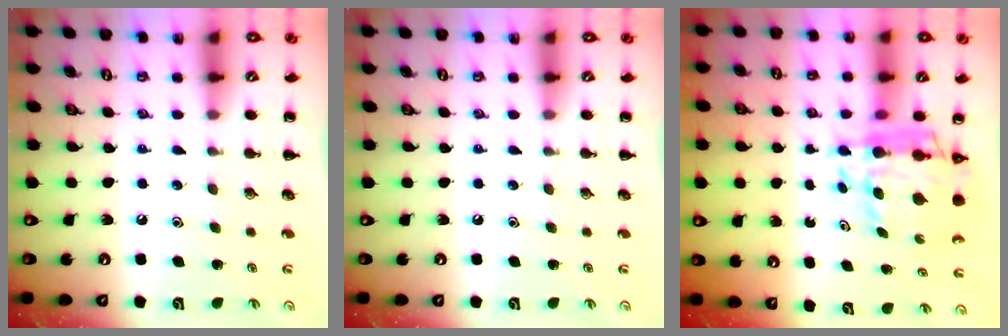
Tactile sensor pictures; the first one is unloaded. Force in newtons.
{"total": 0.0}
{"total": 10.1, "press": 9.5, "slide": 3.5}